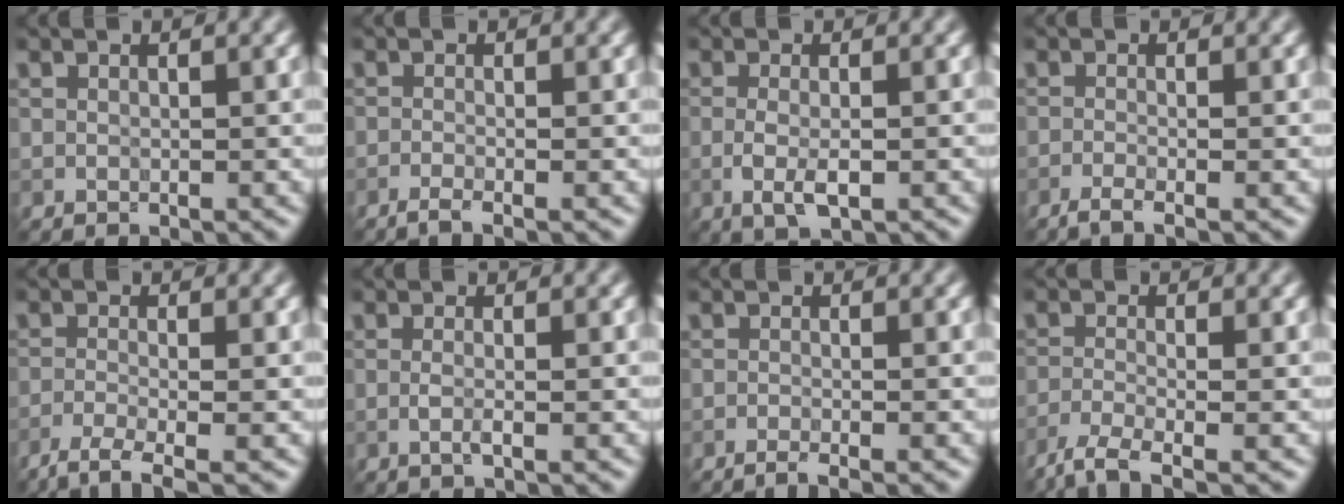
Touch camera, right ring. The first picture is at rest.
{"total": 1.7, "force": [-1.1, 0.3, 1.2], "torque": [-0.020, -0.002, -0.032]}
{"total": 2.6, "force": [-0.7, 0.9, 2.4], "torque": [-0.056, -0.005, -0.016]}
{"total": 2.0, "force": [-1.3, 0.4, 1.4], "torque": [-0.026, -0.003, -0.036]}
{"total": 3.5, "force": [-2.5, 0.7, 2.3], "torque": [-0.045, -0.004, -0.059]}
{"total": 1.1, "force": [-0.2, 0.2, 1.0], "torque": [-0.023, -0.001, -0.008]}
{"total": 1.9, "force": [-1.3, 0.3, 1.3], "torque": [-0.019, 0.001, -0.029]}
{"total": 3.8, "force": [-2.9, 0.8, 2.3], "torque": [-0.047, -0.008, -0.068]}